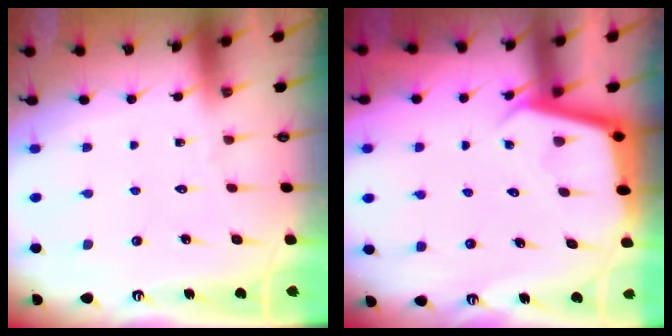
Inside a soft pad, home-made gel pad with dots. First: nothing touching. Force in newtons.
{"total": 3.2, "press": 3.2, "slide": 0.2}